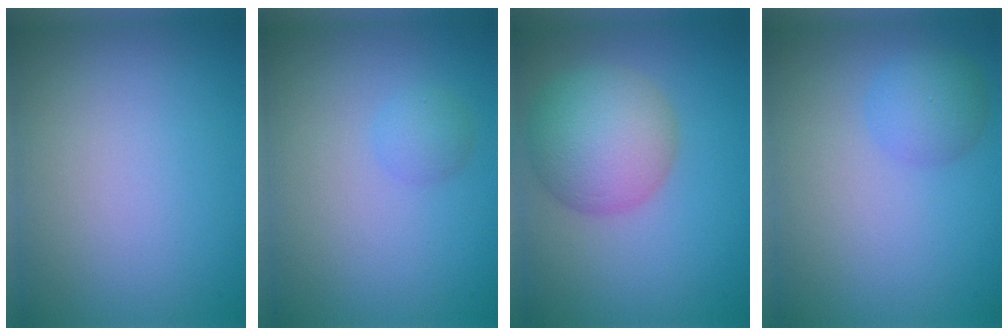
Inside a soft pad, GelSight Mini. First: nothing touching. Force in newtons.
{"total": 1.2, "press": 1.2, "slide": 0.1}
{"total": 6.6, "press": 6.5, "slide": 0.3}
{"total": 2.5, "press": 2.5, "slide": 0.1}